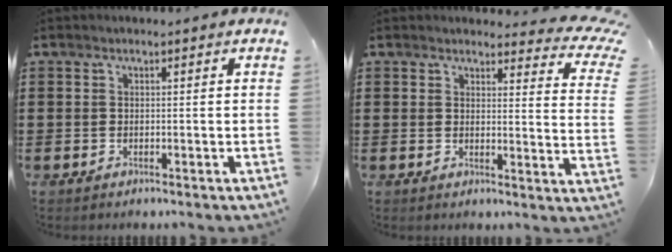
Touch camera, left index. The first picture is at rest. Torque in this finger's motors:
{"motor_torque": [1.10, -1.04, 0.07, -0.04]}